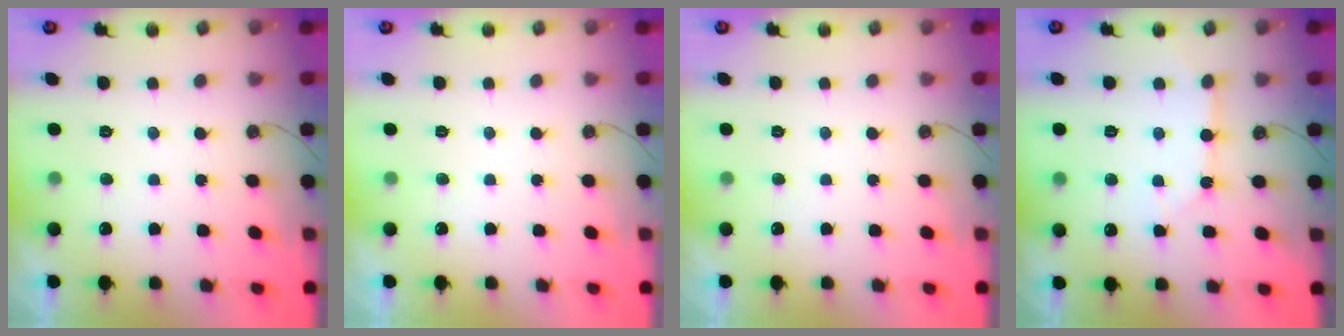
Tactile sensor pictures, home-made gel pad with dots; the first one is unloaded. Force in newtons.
{"total": 0.8, "press": 0.5, "slide": 0.6}
{"total": 0.0}
{"total": 4.0, "press": 3.9, "slide": 0.5}